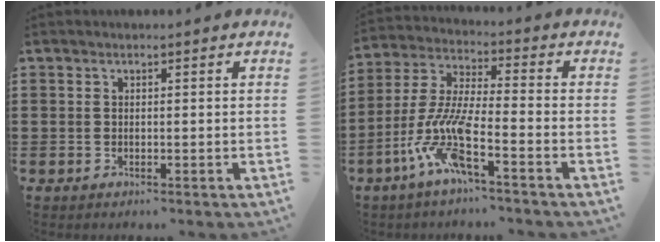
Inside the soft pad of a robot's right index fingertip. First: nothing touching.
{"total": 9.2, "force": [-5.4, 1.2, 7.4], "torque": [-0.191, -0.026, -0.113]}